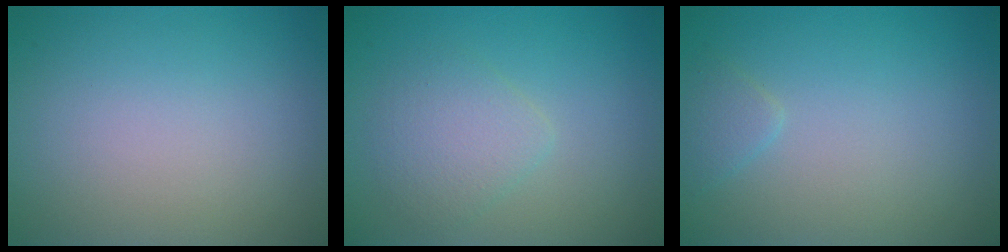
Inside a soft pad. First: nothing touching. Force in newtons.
{"total": 2.6, "press": 2.5, "slide": 0.1}
{"total": 1.1, "press": 1.1, "slide": 0.1}